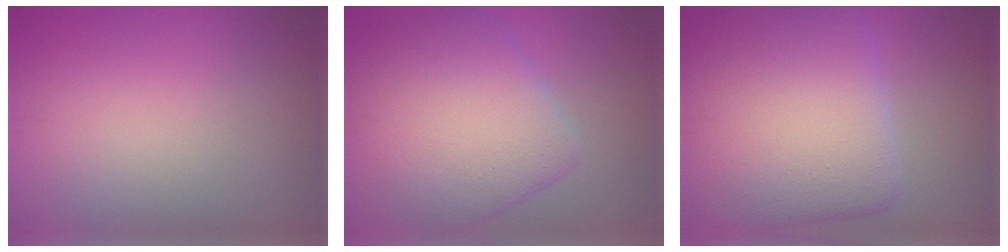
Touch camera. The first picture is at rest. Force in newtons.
{"total": 9.3, "press": 9.3, "slide": 0.6}
{"total": 13.2, "press": 13.2, "slide": 0.2}